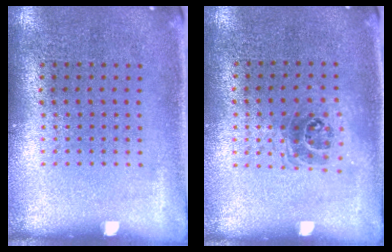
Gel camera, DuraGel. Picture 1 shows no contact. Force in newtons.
{"total": 1.1, "press": 0.9, "slide": 0.5}